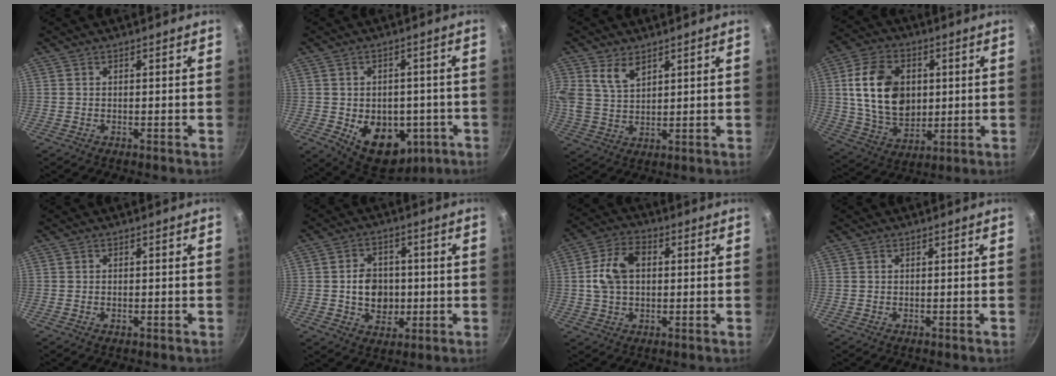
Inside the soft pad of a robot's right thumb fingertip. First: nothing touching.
{"total": 14.5, "force": [-3.7, 10.4, 9.3], "torque": [-0.098, 0.001, -0.029]}
{"total": 7.1, "force": [3.8, 4.2, 4.3], "torque": [-0.078, -0.013, 0.078]}
{"total": 16.6, "force": [2.6, 11.7, 11.4], "torque": [-0.184, -0.003, 0.053]}
{"total": 0.7, "force": [-0.3, 0.5, 0.5], "torque": [-0.009, 0.001, -0.003]}
{"total": 8.8, "force": [-0.5, 7.1, 5.2], "torque": [-0.053, 0.007, -0.006]}
{"total": 9.5, "force": [1.0, 6.5, 6.8], "torque": [-0.114, 0.019, 0.009]}
{"total": 0.0}